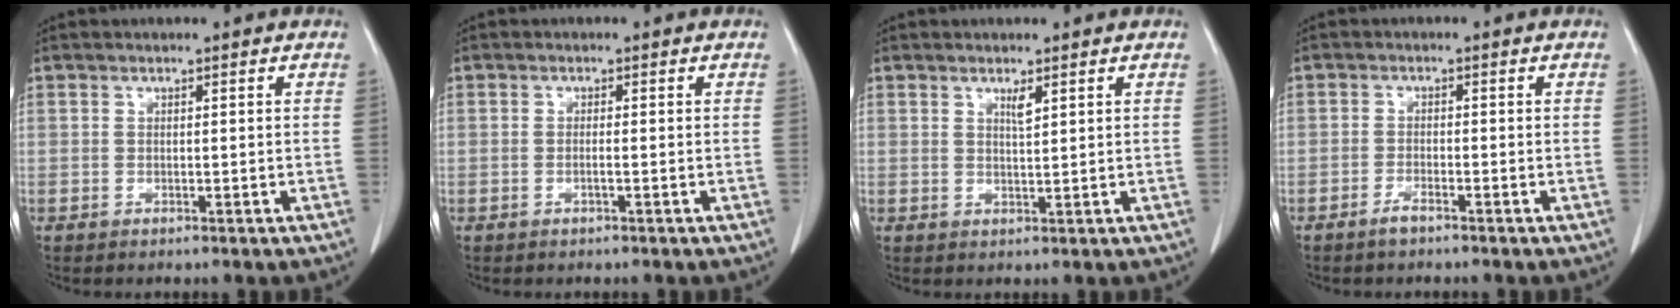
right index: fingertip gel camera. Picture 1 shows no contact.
{"total": 0.7, "force": [-0.1, -0.1, 0.7], "torque": [-0.011, 0.002, -0.001]}
{"total": 1.6, "force": [1.0, 0.1, 1.2], "torque": [-0.024, -0.006, 0.018]}
{"total": 1.7, "force": [-1.4, 0.3, 1.0], "torque": [-0.024, -0.001, -0.024]}